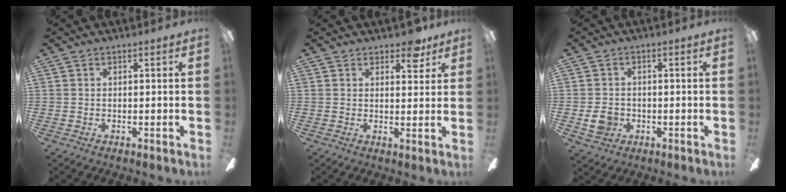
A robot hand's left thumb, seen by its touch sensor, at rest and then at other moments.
{"total": 5.5, "force": [4.0, 2.7, 2.5], "torque": [-0.019, -0.017, 0.067]}
{"total": 5.1, "force": [-1.3, 4.5, 2.2], "torque": [-0.028, 0.007, -0.023]}